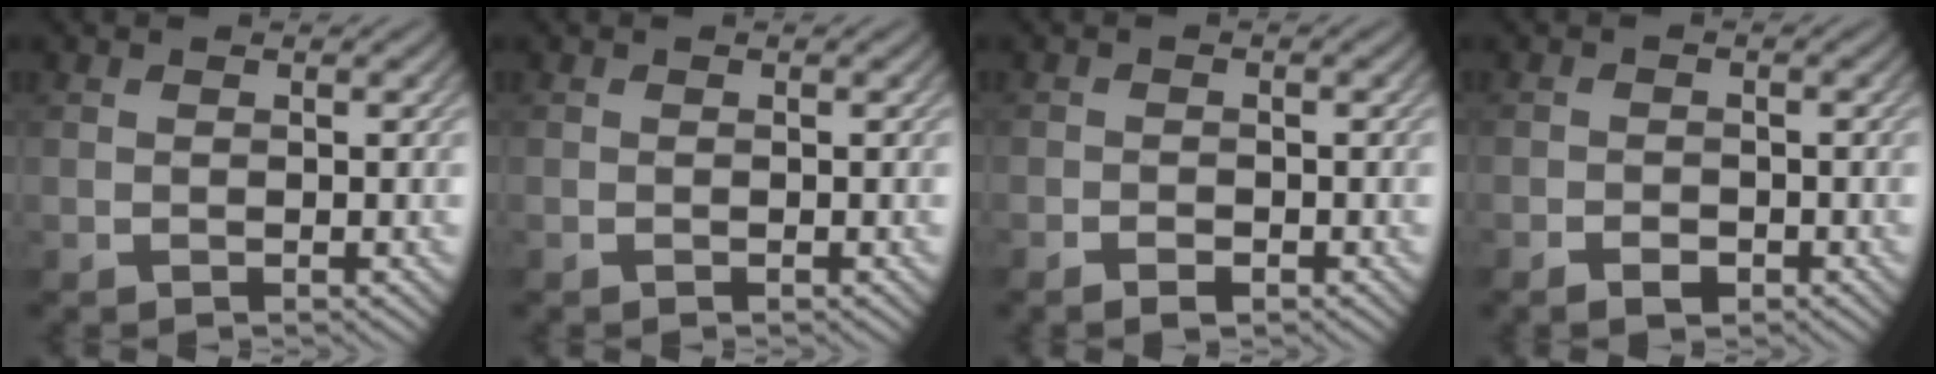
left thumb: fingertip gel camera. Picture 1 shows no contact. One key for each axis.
{"total": 0.0}
{"total": 1.6, "fx": -1.1, "fy": 0.8, "fz": 0.9, "tx": -0.013, "ty": -0.001, "tz": -0.019}
{"total": 1.8, "fx": -1.1, "fy": 1.0, "fz": 1.0, "tx": -0.015, "ty": -0.001, "tz": -0.021}